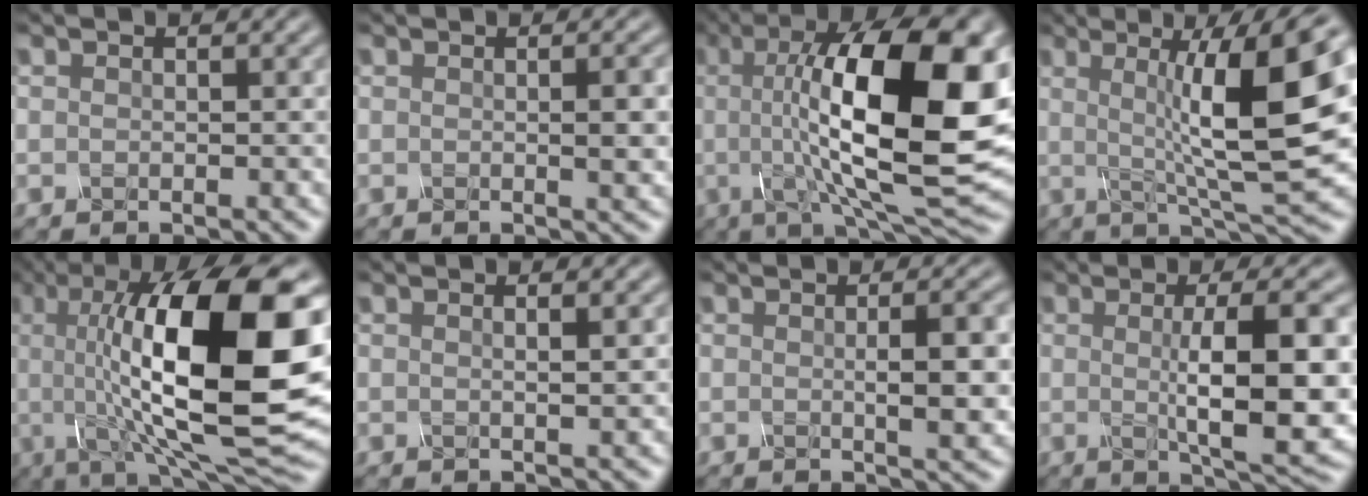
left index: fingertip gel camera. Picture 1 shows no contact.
{"total": 2.2, "force": [0.1, 0.4, 2.1], "torque": [-0.027, 0.001, -0.001]}
{"total": 16.6, "force": [1.9, 5.0, 15.7], "torque": [-0.233, 0.004, 0.031]}
{"total": 11.9, "force": [1.4, 2.5, 11.6], "torque": [-0.154, 0.010, 0.021]}
{"total": 18.8, "force": [2.3, 6.4, 17.5], "torque": [-0.261, 0.015, 0.036]}
{"total": 1.9, "force": [0.5, 0.6, 1.7], "torque": [-0.017, 0.002, -0.008]}
{"total": 4.5, "force": [0.1, 1.0, 4.4], "torque": [-0.059, 0.004, 0.002]}
{"total": 9.6, "force": [-0.1, 2.3, 9.3], "torque": [-0.124, -0.005, 0.001]}